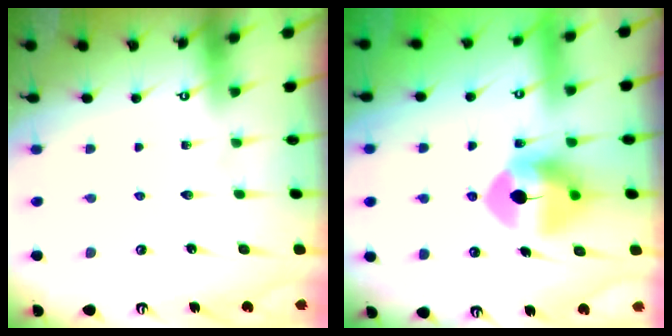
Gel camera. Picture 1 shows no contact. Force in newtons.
{"total": 10.5, "press": 10.4, "slide": 1.5}